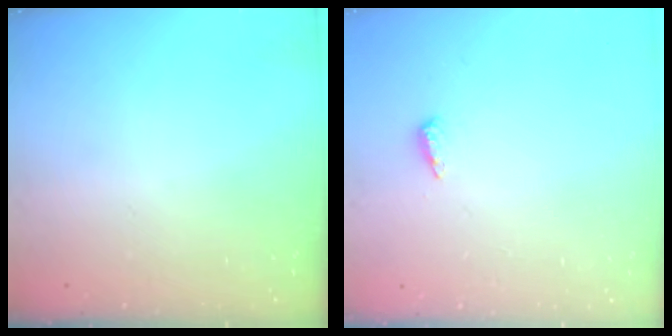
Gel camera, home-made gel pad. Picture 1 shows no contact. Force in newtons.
{"total": 5.6, "press": 5.5, "slide": 1.0}